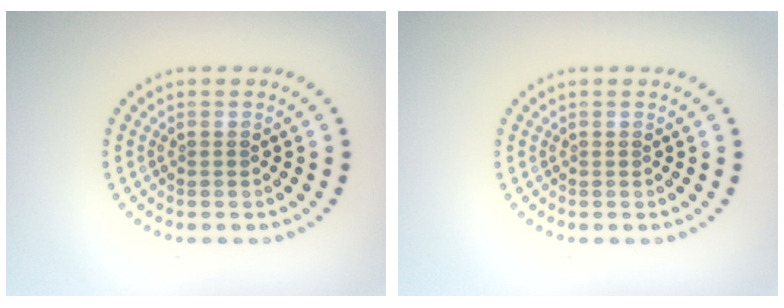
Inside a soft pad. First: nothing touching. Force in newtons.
{"total": 0.0}